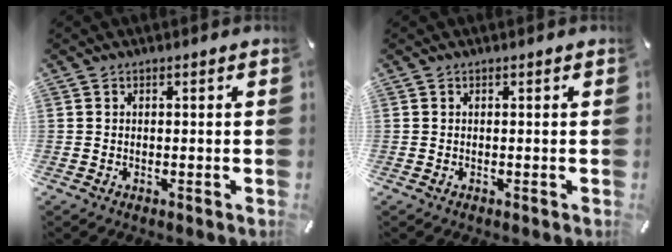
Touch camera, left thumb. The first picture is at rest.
{"total": 0.0}